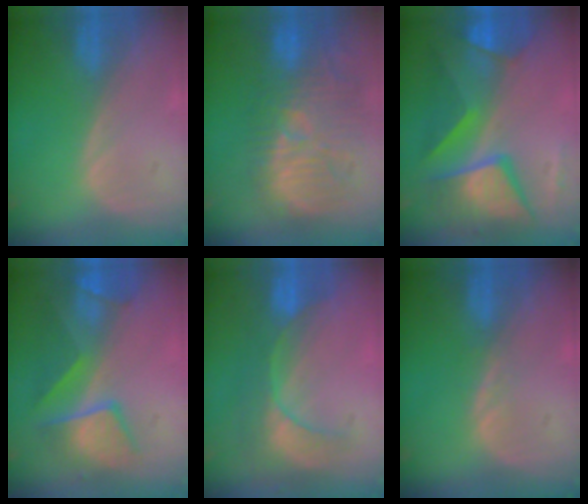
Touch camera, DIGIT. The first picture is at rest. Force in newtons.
{"total": 12.8, "press": 12.1, "slide": 4.2}
{"total": 11.8, "press": 11.7, "slide": 1.3}
{"total": 9.8, "press": 8.5, "slide": 5.0}
{"total": 8.9, "press": 7.8, "slide": 4.2}
{"total": 1.1, "press": 1.0, "slide": 0.2}